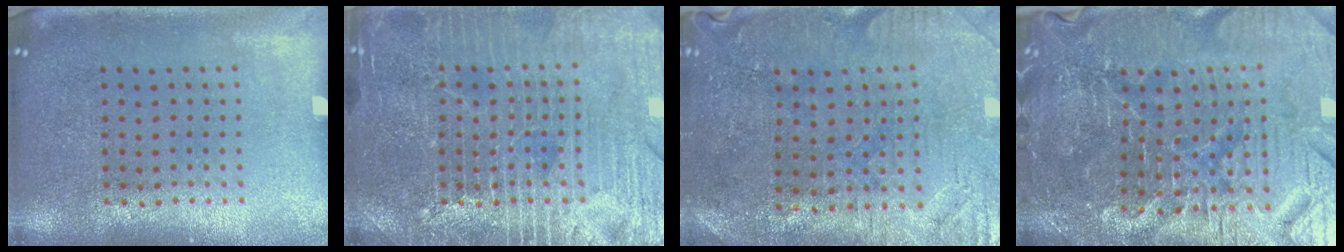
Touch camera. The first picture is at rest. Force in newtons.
{"total": 4.6, "press": 4.6, "slide": 0.6}
{"total": 0.8, "press": 0.6, "slide": 0.5}
{"total": 5.4, "press": 5.2, "slide": 1.6}